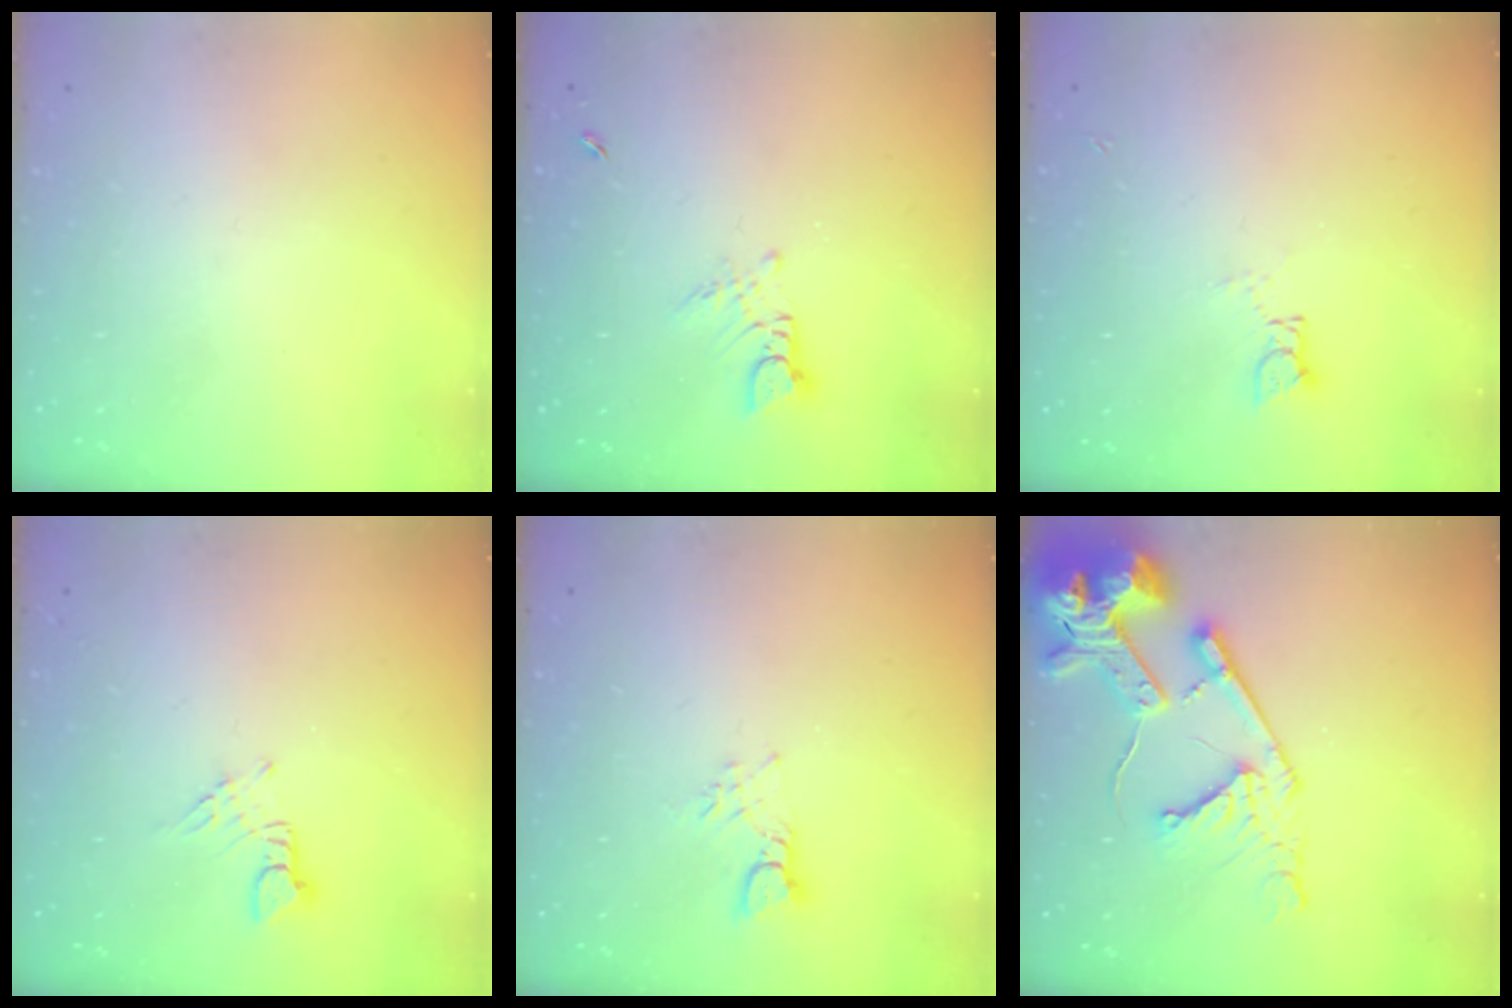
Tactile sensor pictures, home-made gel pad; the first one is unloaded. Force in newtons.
{"total": 3.0, "press": 2.9, "slide": 0.3}
{"total": 3.5, "press": 3.5, "slide": 0.4}
{"total": 3.6, "press": 3.6, "slide": 0.4}
{"total": 3.5, "press": 3.5, "slide": 0.1}
{"total": 21.6, "press": 21.4, "slide": 2.4}